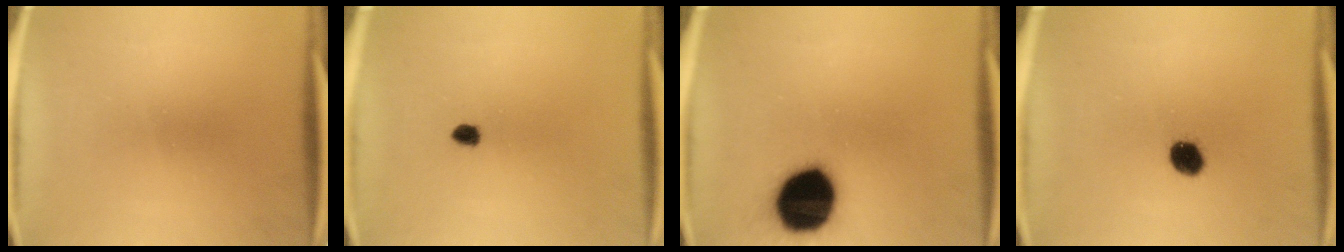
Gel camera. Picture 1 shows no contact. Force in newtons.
{"total": 1.7}
{"total": 19.6}
{"total": 4.9}